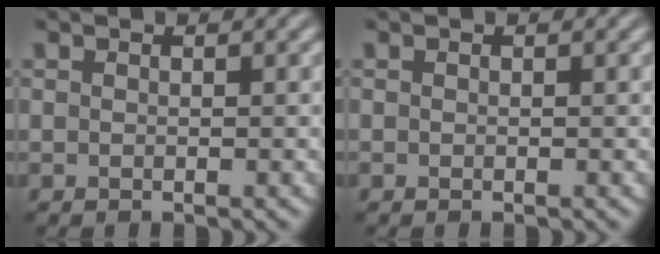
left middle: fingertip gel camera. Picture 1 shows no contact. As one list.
[{"total": 0.0}]